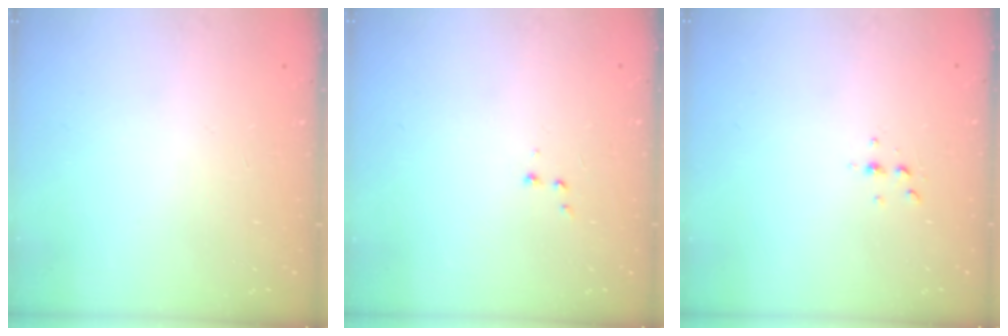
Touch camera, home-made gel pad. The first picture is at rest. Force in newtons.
{"total": 2.6, "press": 2.5, "slide": 0.6}
{"total": 3.7, "press": 3.6, "slide": 0.5}